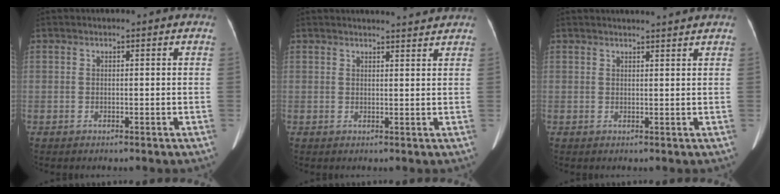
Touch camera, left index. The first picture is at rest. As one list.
[{"total": 3.9, "force": [3.8, 0.0, 0.8], "torque": [-0.016, 0.004, 0.044]}, {"total": 3.8, "force": [3.6, -0.3, 1.2], "torque": [-0.017, 0.009, 0.042]}]